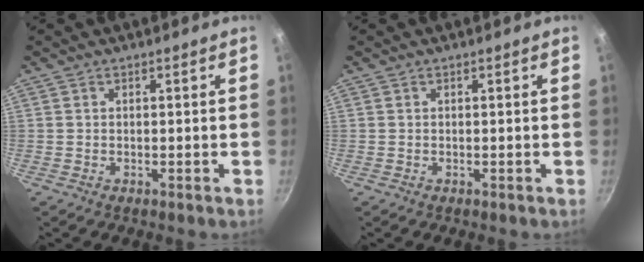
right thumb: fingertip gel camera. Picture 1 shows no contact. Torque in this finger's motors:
{"motor_torque": [-0.77, -0.31, -0.05, 0.05, -0.03]}